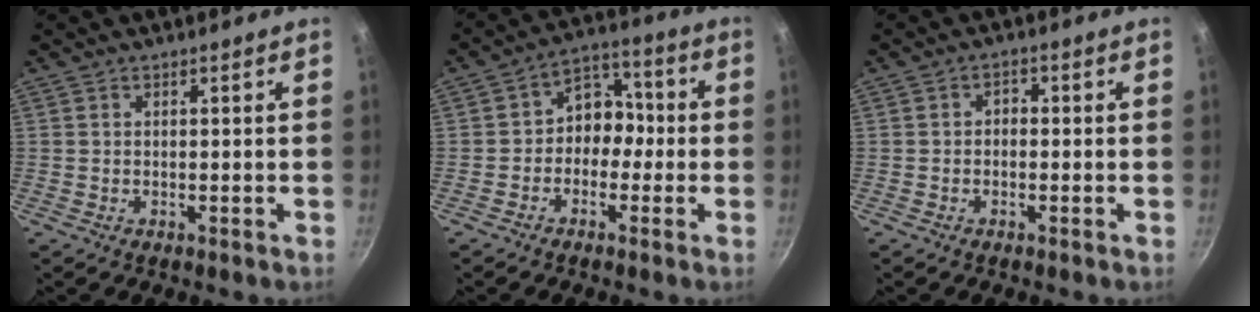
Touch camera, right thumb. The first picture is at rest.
{"total": 7.8, "force": [-1.4, 6.3, 4.3], "torque": [-0.008, 0.038, -0.039]}
{"total": 1.7, "force": [-0.6, 1.4, 0.9], "torque": [-0.013, 0.011, -0.013]}